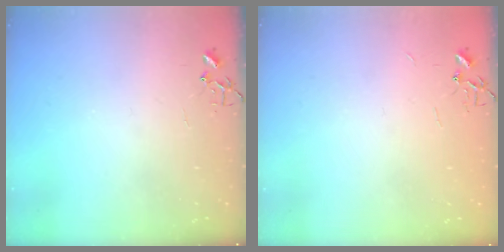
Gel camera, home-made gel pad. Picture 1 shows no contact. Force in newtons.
{"total": 2.2, "press": 2.2, "slide": 0.3}